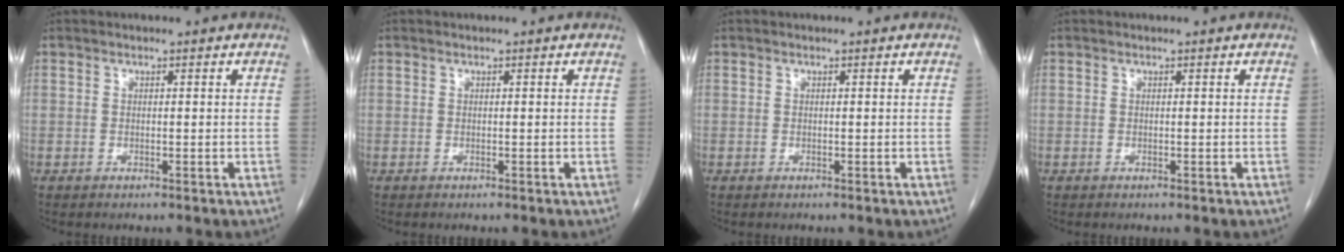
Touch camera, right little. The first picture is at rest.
{"total": 0.0}
{"total": 0.0}
{"total": 0.0}